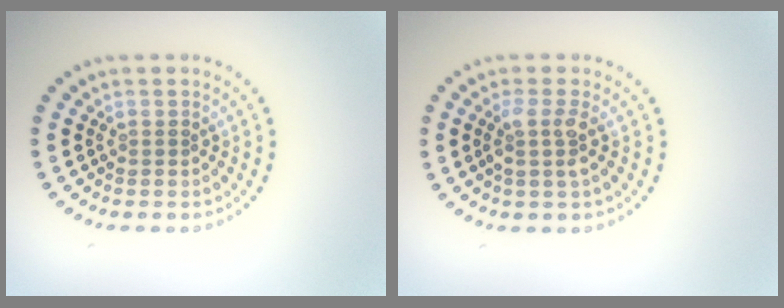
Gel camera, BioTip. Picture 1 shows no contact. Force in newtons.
{"total": 2.0, "press": 1.6, "slide": 1.2}